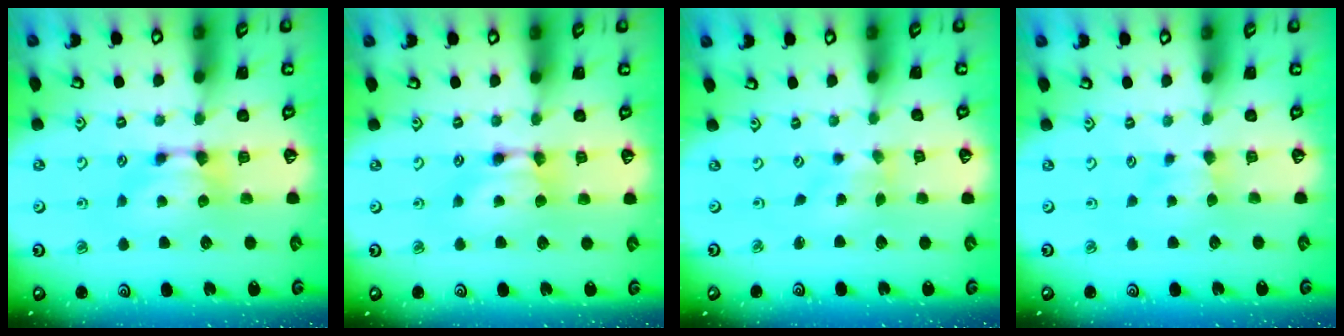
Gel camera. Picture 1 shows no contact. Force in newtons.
{"total": 1.6, "press": 1.6, "slide": 0.2}
{"total": 2.7, "press": 2.6, "slide": 1.0}
{"total": 2.9, "press": 2.9, "slide": 0.3}